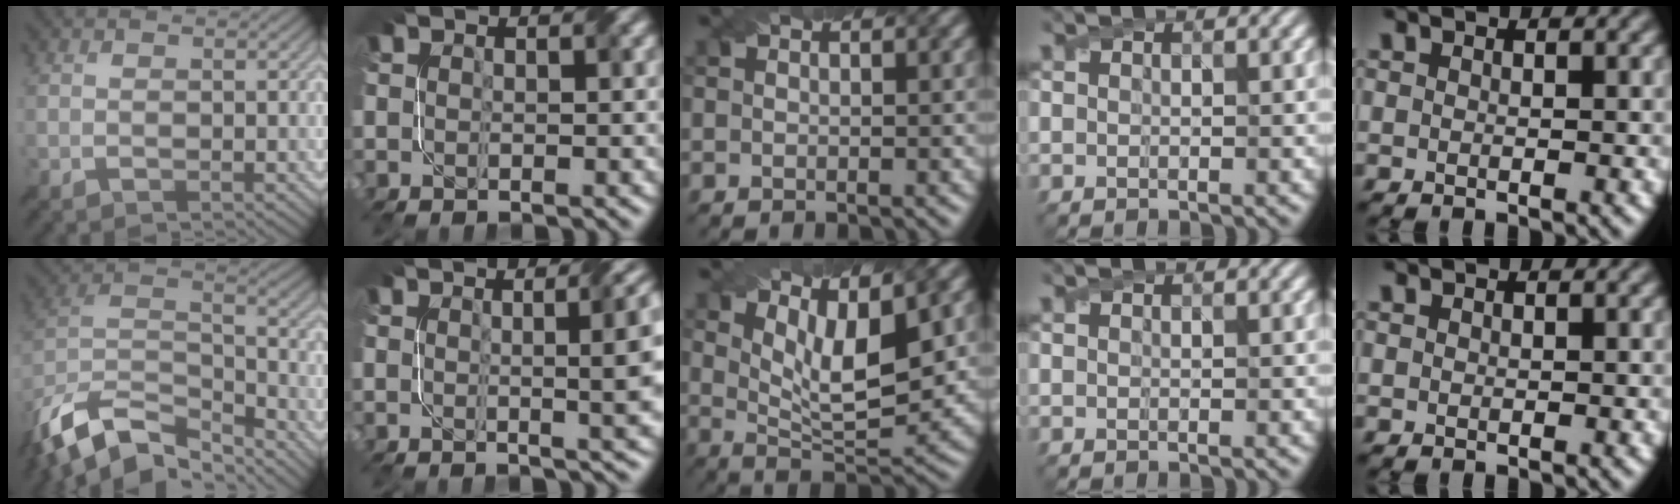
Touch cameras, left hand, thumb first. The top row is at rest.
{"thumb": {"total": 14.6, "force": [-10.6, 6.4, 7.8], "torque": [-0.203, -0.013, -0.182]}, "index": {"total": 9.1, "force": [1.4, 3.5, 8.3], "torque": [-0.050, 0.018, 0.010]}, "middle": {"total": 6.9, "force": [3.2, 2.3, 5.6], "torque": [-0.096, -0.008, 0.056]}}